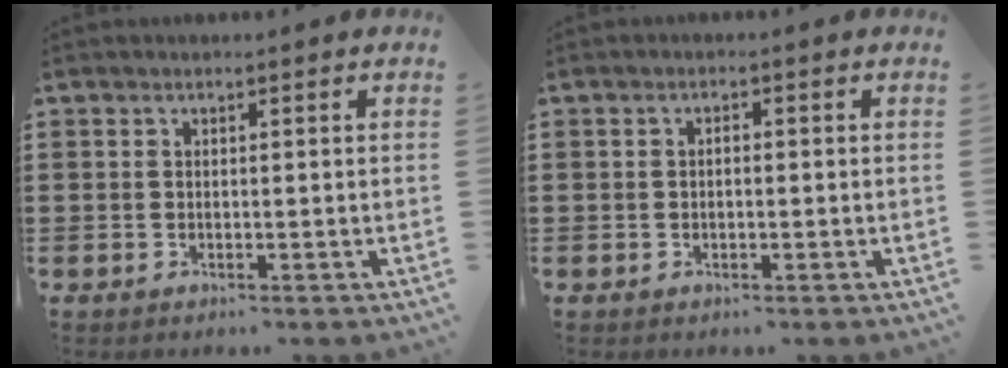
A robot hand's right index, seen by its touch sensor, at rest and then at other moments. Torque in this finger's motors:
{"motor_torque": [1.14, 1.00, 0.05, 0.02]}